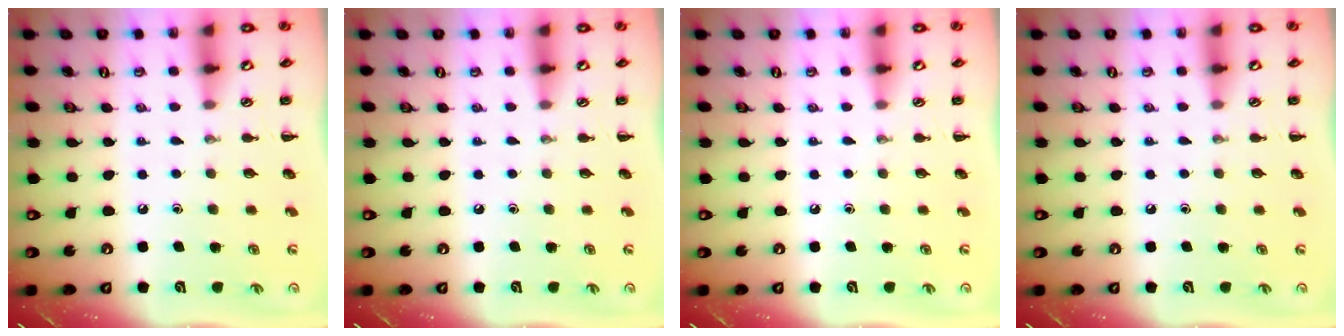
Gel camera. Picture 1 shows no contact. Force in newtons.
{"total": 0.0}
{"total": 0.0}
{"total": 0.0}